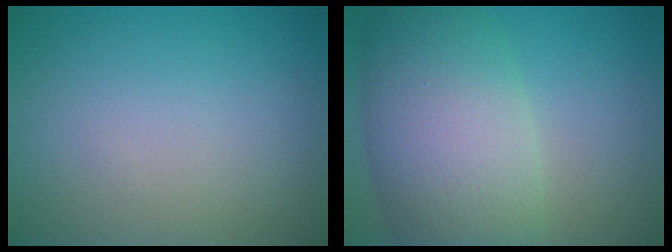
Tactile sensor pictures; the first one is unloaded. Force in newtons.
{"total": 10.4, "press": 10.4, "slide": 0.4}